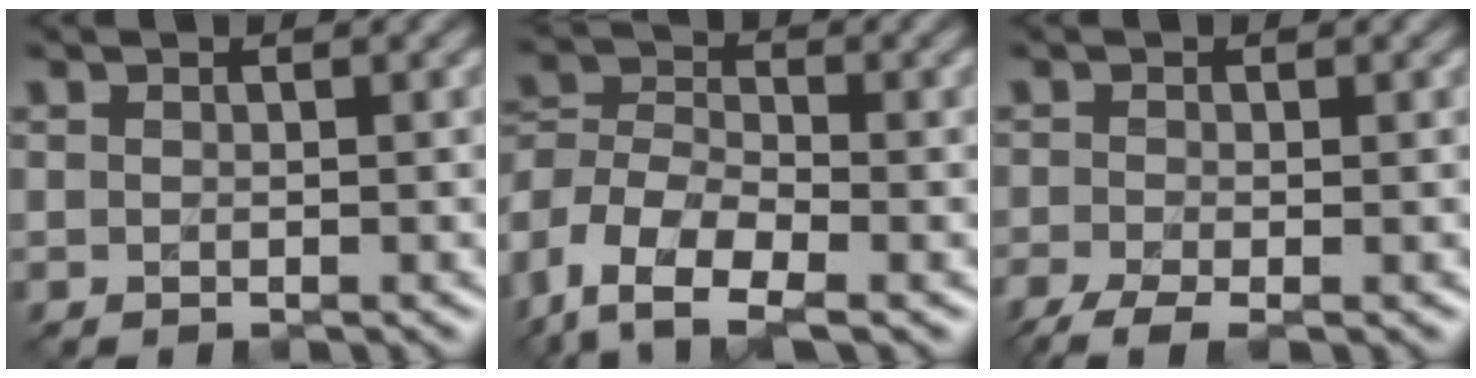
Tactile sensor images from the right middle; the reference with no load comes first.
{"total": 9.5, "force": [-6.5, 4.5, 5.3], "torque": [-0.105, -0.017, -0.119]}
{"total": 3.3, "force": [-2.4, 0.8, 2.1], "torque": [-0.049, -0.009, -0.048]}